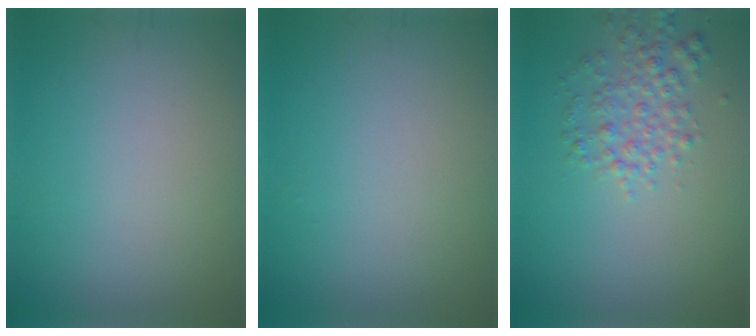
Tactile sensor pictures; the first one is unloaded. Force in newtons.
{"total": 0.0}
{"total": 2.9, "press": 2.9, "slide": 0.1}